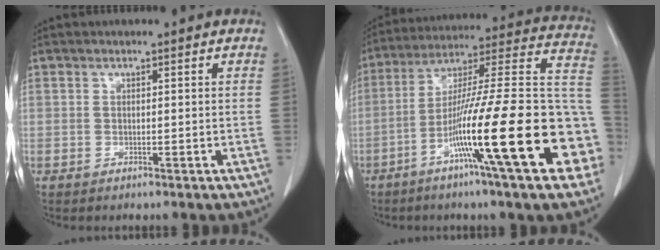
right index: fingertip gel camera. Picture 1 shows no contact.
{"total": 27.0, "force": [-9.7, 1.4, 25.1], "torque": [-0.311, -0.009, -0.162]}